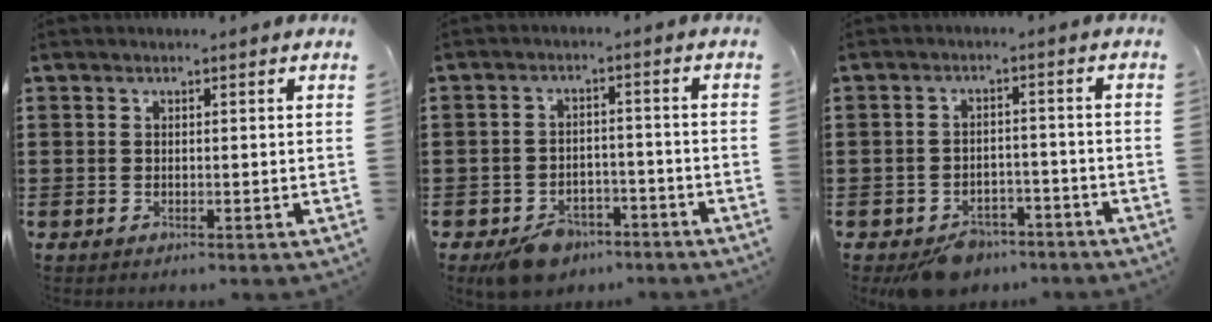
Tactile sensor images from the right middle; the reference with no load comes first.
{"total": 5.2, "force": [-4.3, 2.4, 1.7], "torque": [-0.032, 0.013, -0.081]}
{"total": 4.6, "force": [-4.1, 1.9, 1.0], "torque": [-0.024, 0.011, -0.080]}